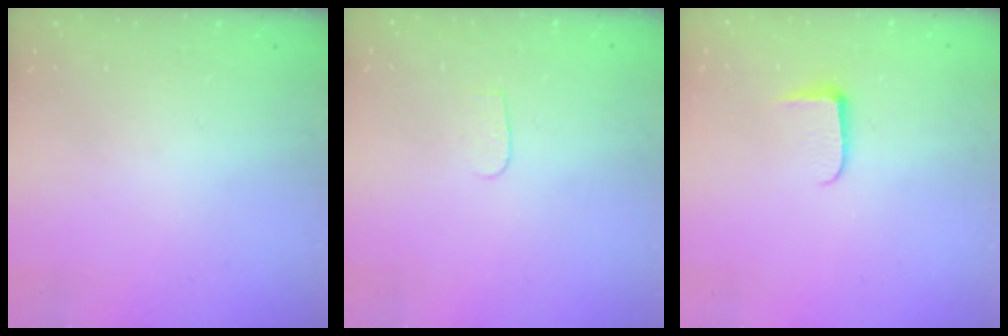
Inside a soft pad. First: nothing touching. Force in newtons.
{"total": 3.7, "press": 3.6, "slide": 0.4}
{"total": 6.2, "press": 6.1, "slide": 0.8}